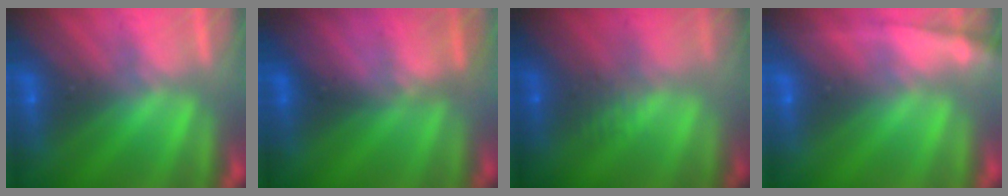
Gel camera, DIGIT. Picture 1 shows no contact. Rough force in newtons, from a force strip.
{"total": 2.8}
{"total": 2.4}
{"total": 1.4}